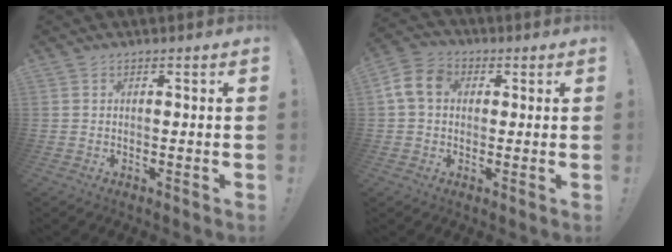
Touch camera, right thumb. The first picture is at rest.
{"total": 9.5, "force": [1.7, 7.2, 5.8], "torque": [-0.111, 0.013, 0.037]}